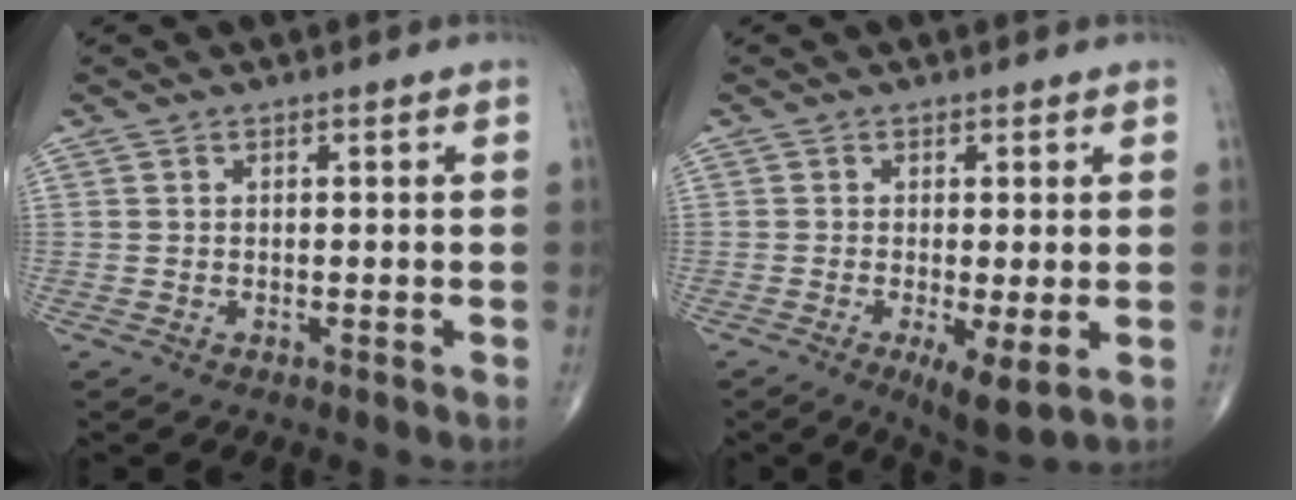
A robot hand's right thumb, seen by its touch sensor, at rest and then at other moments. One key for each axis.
{"total": 5.9, "fx": -1.4, "fy": 1.5, "fz": 5.5, "tx": -0.095, "ty": -0.020, "tz": -0.024}